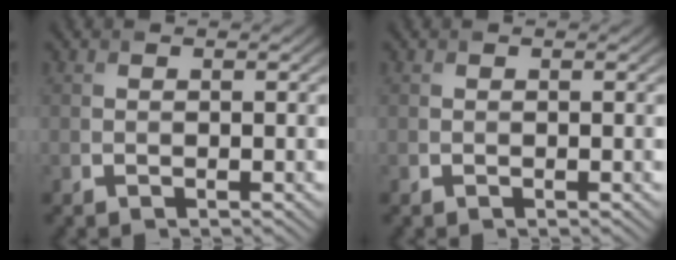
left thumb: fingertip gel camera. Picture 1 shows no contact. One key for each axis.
{"total": 0.0}